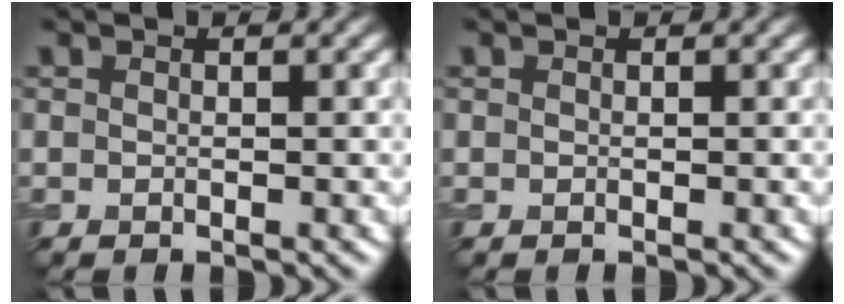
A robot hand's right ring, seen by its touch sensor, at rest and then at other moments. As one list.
[{"total": 0.0}]